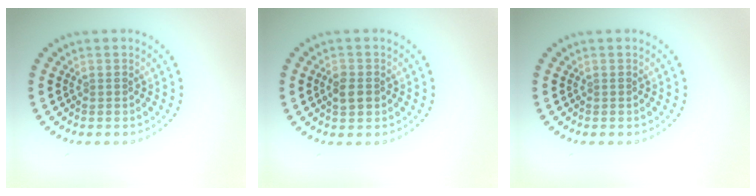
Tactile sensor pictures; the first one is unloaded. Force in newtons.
{"total": 1.8, "press": 1.7, "slide": 0.2}
{"total": 0.0}